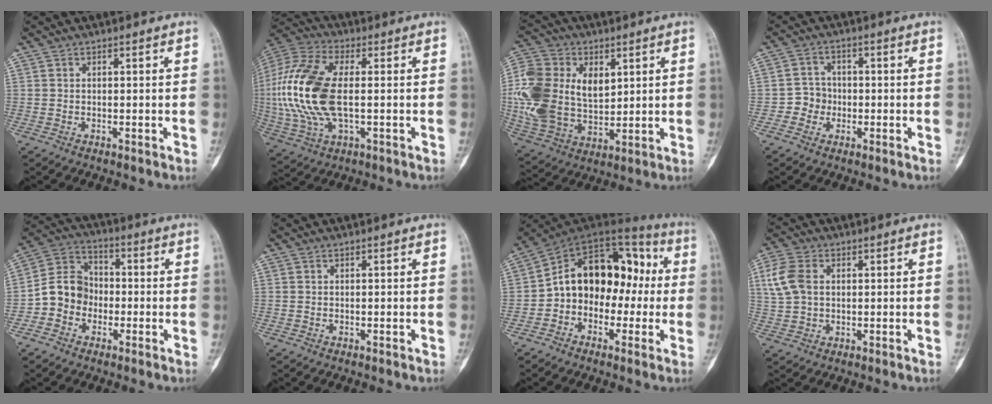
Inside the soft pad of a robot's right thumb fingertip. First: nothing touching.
{"total": 19.7, "force": [-0.1, 9.8, 17.1], "torque": [-0.388, 0.005, 0.000]}
{"total": 20.4, "force": [3.3, 14.0, 14.5], "torque": [-0.301, -0.011, 0.067]}
{"total": 4.1, "force": [-1.1, 3.9, 0.8], "torque": [0.013, 0.013, -0.028]}
{"total": 9.3, "force": [-2.4, 8.0, 4.0], "torque": [-0.051, 0.037, -0.059]}
{"total": 0.0}
{"total": 17.3, "force": [-0.6, 12.2, 12.3], "torque": [-0.138, 0.061, -0.021]}
{"total": 7.8, "force": [1.8, 5.4, 5.3], "torque": [-0.117, 0.007, 0.037]}